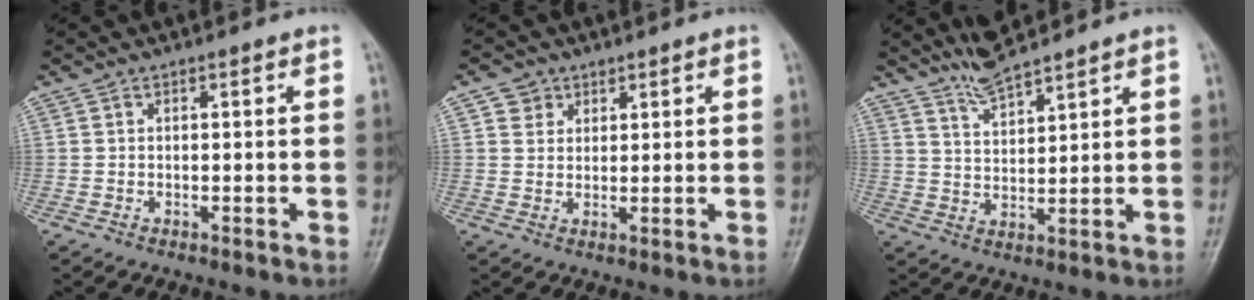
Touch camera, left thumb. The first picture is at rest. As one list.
[{"total": 3.2, "force": [1.7, 2.7, 0.4], "torque": [0.014, -0.009, 0.026]}, {"total": 5.6, "force": [5.2, 0.1, 1.8], "torque": [-0.037, -0.031, 0.109]}]